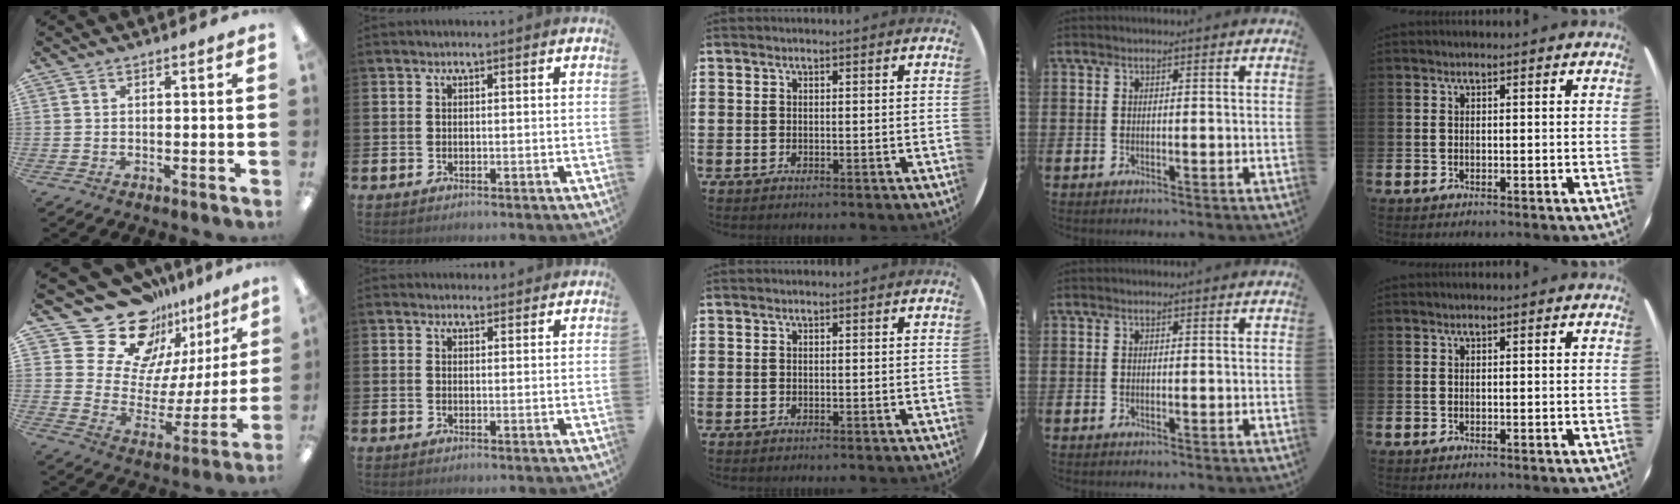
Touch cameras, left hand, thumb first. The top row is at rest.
{"thumb": {"total": 19.1, "force": [15.4, 10.1, 5.2], "torque": [-0.111, -0.126, 0.281]}, "index": {"total": 1.6, "force": [1.5, 0.6, -0.1], "torque": [0.011, -0.003, 0.026]}}